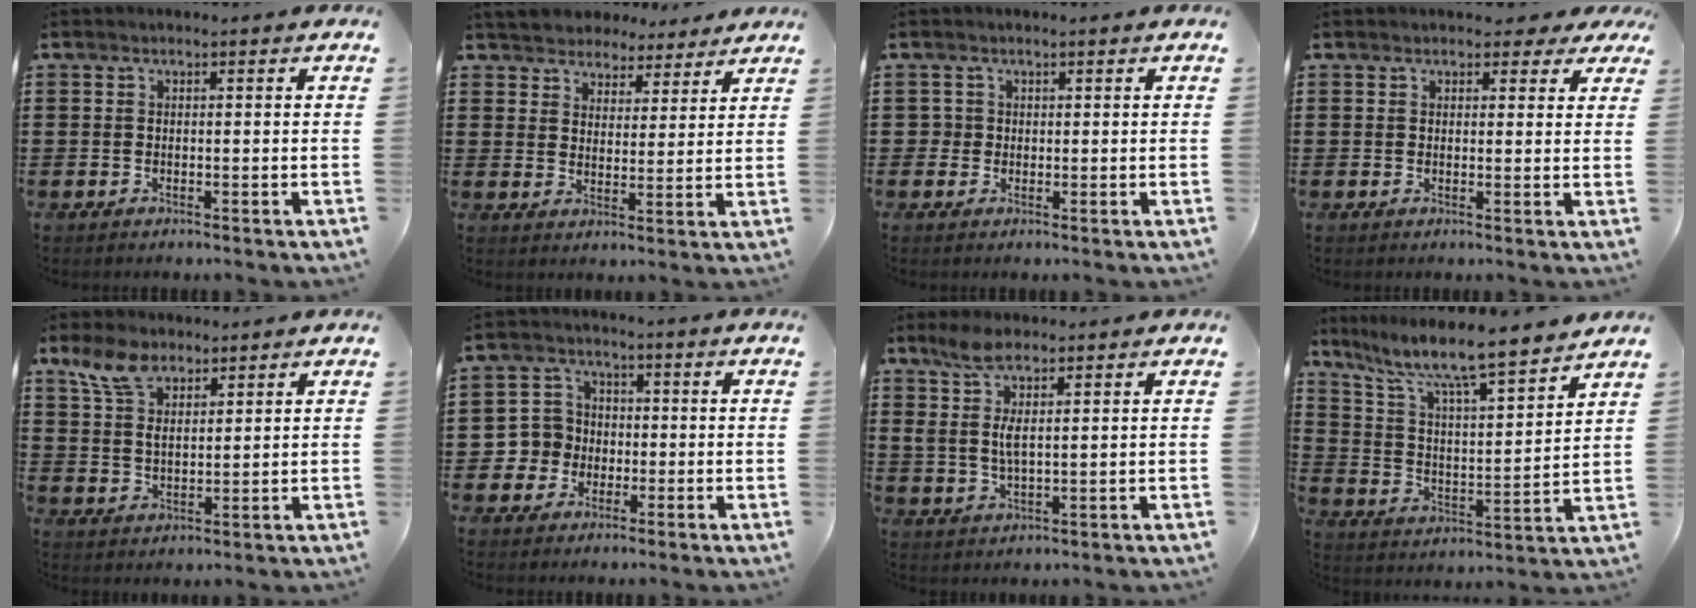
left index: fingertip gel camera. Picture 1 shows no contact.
{"total": 4.1, "force": [3.9, 1.3, -0.6], "torque": [-0.012, -0.014, 0.068]}
{"total": 1.5, "force": [0.3, 1.5, 0.3], "torque": [-0.011, 0.007, 0.004]}
{"total": 2.5, "force": [2.1, 1.2, 0.9], "torque": [-0.008, 0.001, 0.034]}
{"total": 6.3, "force": [4.3, 3.0, 3.5], "torque": [-0.082, 0.004, 0.081]}
{"total": 5.3, "force": [-1.2, 5.2, 0.4], "torque": [-0.038, 0.011, -0.024]}
{"total": 6.2, "force": [3.2, 2.2, 4.8], "torque": [-0.118, 0.002, 0.051]}
{"total": 8.3, "force": [7.1, 0.3, 4.3], "torque": [-0.112, -0.052, 0.116]}